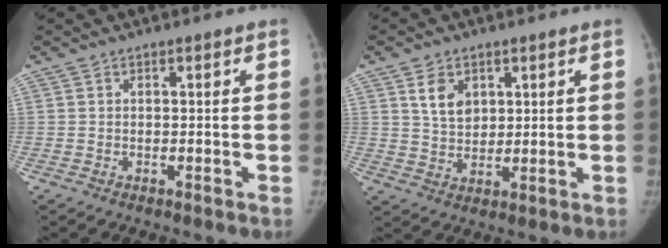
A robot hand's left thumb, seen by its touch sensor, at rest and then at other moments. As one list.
[{"total": 5.8, "force": [2.6, 4.1, 3.2], "torque": [-0.035, -0.020, 0.052]}]